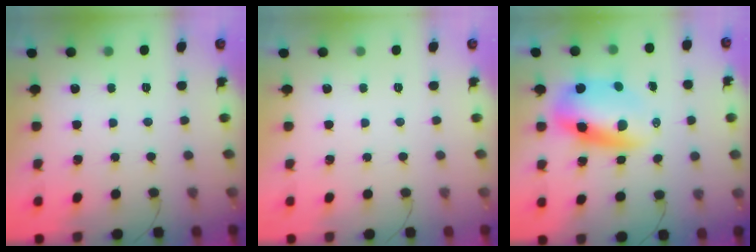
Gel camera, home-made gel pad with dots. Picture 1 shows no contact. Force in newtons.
{"total": 0.0}
{"total": 10.5, "press": 10.1, "slide": 2.7}